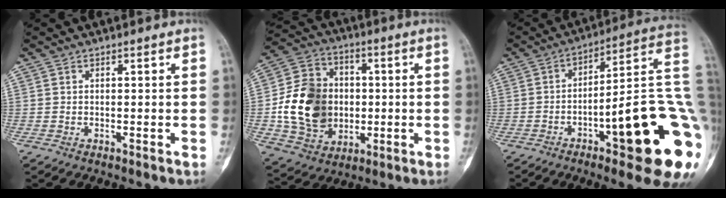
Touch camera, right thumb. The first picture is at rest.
{"total": 18.9, "force": [-1.2, 15.0, 11.4], "torque": [-0.177, 0.016, -0.013]}
{"total": 27.2, "force": [-6.4, 6.2, 25.7], "torque": [-0.278, 0.017, -0.085]}